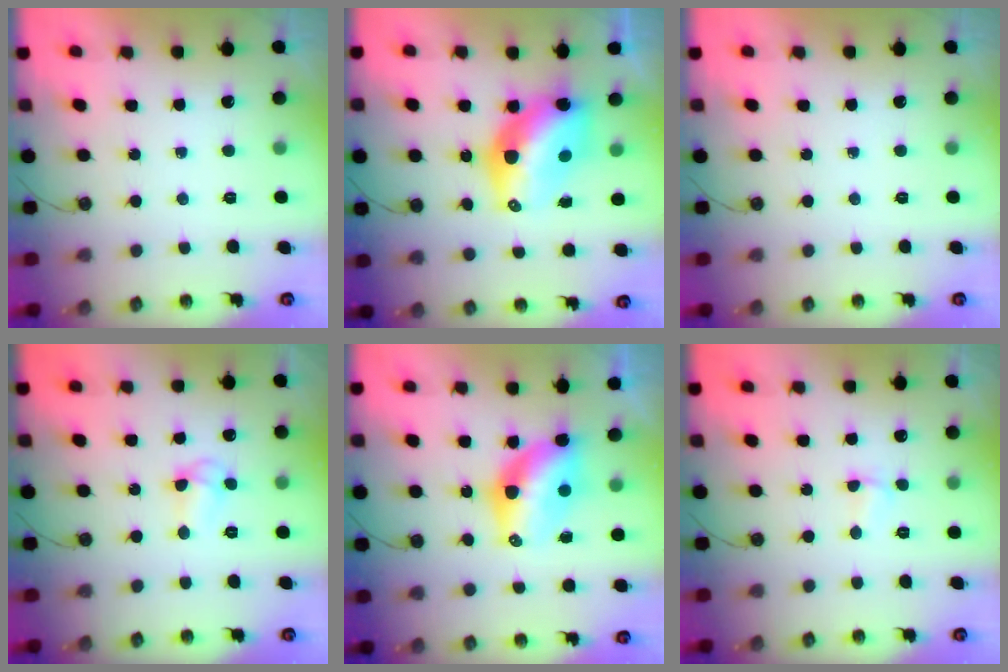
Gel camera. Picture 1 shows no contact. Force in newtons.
{"total": 12.9, "press": 12.8, "slide": 1.0}
{"total": 0.0}
{"total": 4.6, "press": 4.6, "slide": 0.4}
{"total": 9.3, "press": 9.2, "slide": 0.8}
{"total": 2.7, "press": 2.6, "slide": 0.7}